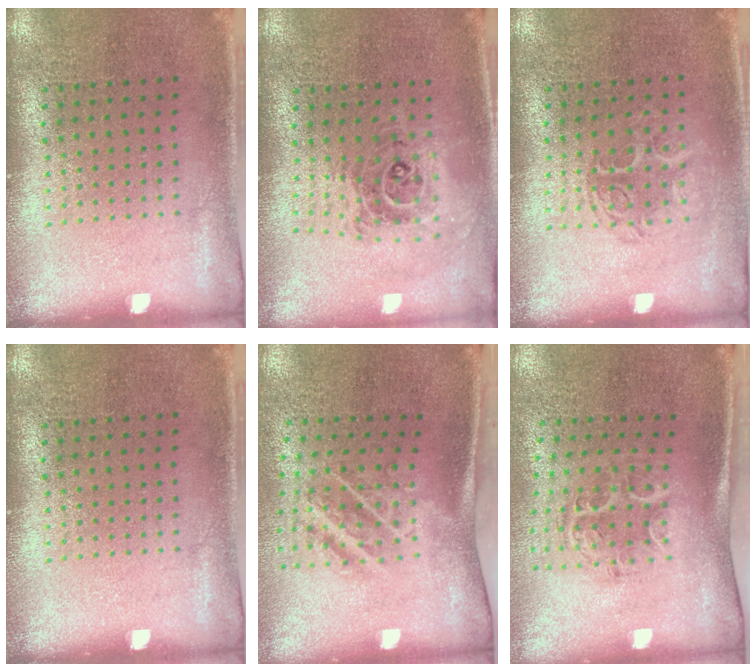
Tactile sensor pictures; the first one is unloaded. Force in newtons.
{"total": 1.0, "press": 0.9, "slide": 0.3}
{"total": 1.3, "press": 1.0, "slide": 0.7}
{"total": 0.0}
{"total": 1.9, "press": 1.2, "slide": 1.5}
{"total": 1.3, "press": 1.2, "slide": 0.4}